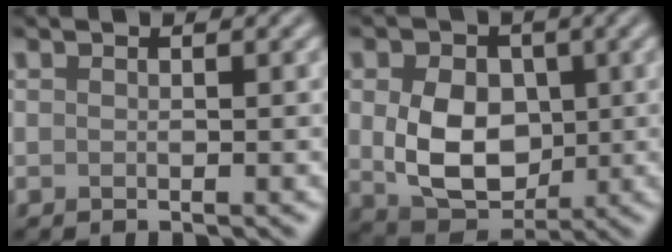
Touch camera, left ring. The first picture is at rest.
{"total": 7.2, "force": [0.2, 5.3, 4.8], "torque": [-0.097, -0.011, 0.011]}